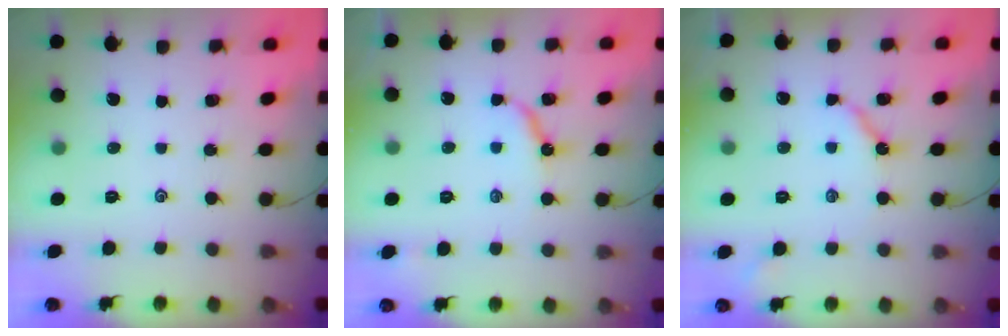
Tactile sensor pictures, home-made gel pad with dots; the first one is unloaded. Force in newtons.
{"total": 6.6, "press": 6.6, "slide": 0.2}
{"total": 5.8, "press": 5.8, "slide": 0.7}